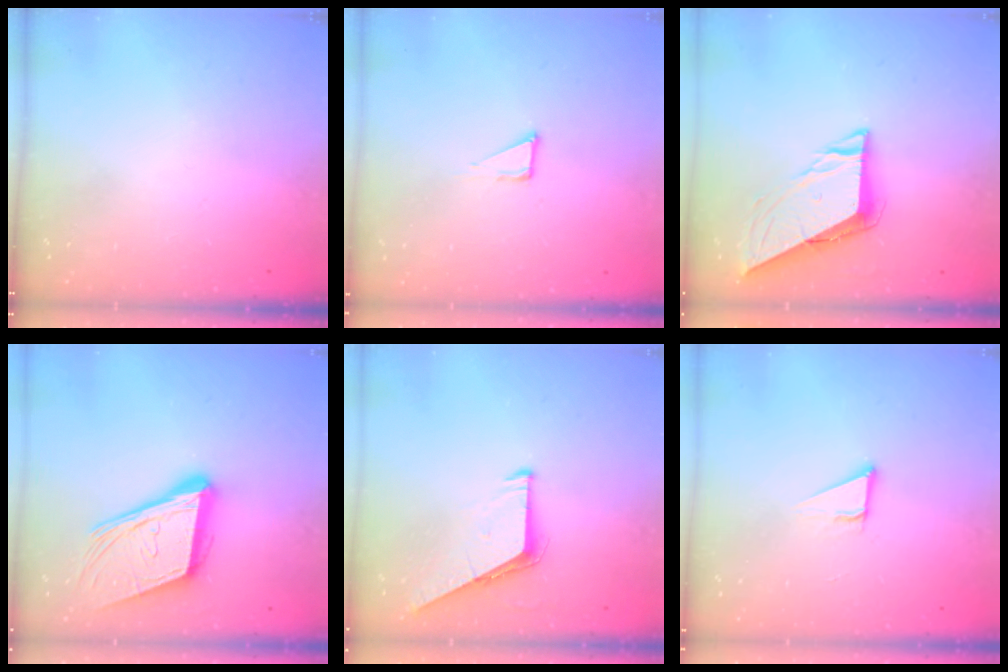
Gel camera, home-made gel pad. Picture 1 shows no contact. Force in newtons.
{"total": 3.6, "press": 3.6, "slide": 0.2}
{"total": 8.0, "press": 8.0, "slide": 0.5}
{"total": 18.8, "press": 18.4, "slide": 4.2}
{"total": 6.5, "press": 6.4, "slide": 0.5}
{"total": 2.8, "press": 2.8, "slide": 0.2}